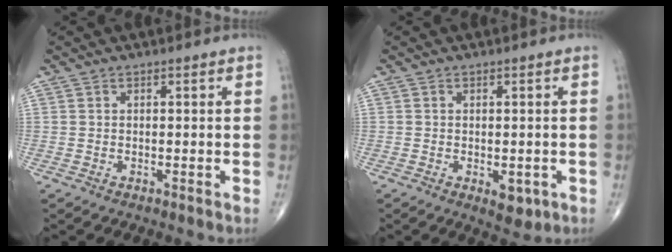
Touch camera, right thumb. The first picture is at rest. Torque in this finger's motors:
{"motor_torque": [2.21, 0.34, 0.60, -0.95, 0.04]}